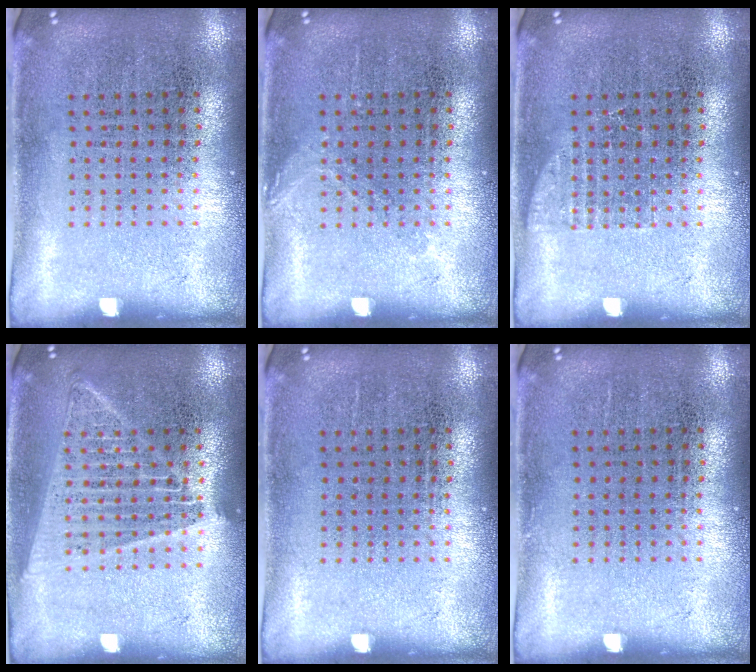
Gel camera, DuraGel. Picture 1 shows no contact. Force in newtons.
{"total": 0.8, "press": 0.8, "slide": 0.2}
{"total": 1.1, "press": 1.1, "slide": 0.2}
{"total": 1.5, "press": 1.4, "slide": 0.7}
{"total": 0.0}
{"total": 0.0}